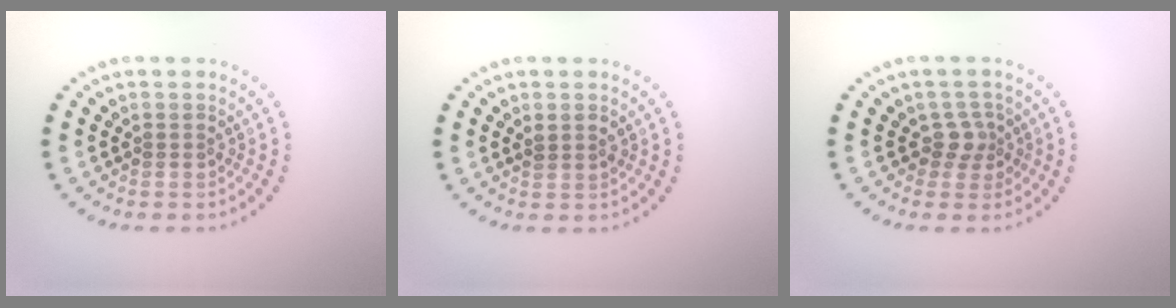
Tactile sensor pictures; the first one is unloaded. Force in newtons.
{"total": 0.8, "press": 0.7, "slide": 0.4}
{"total": 1.9, "press": 1.4, "slide": 1.3}